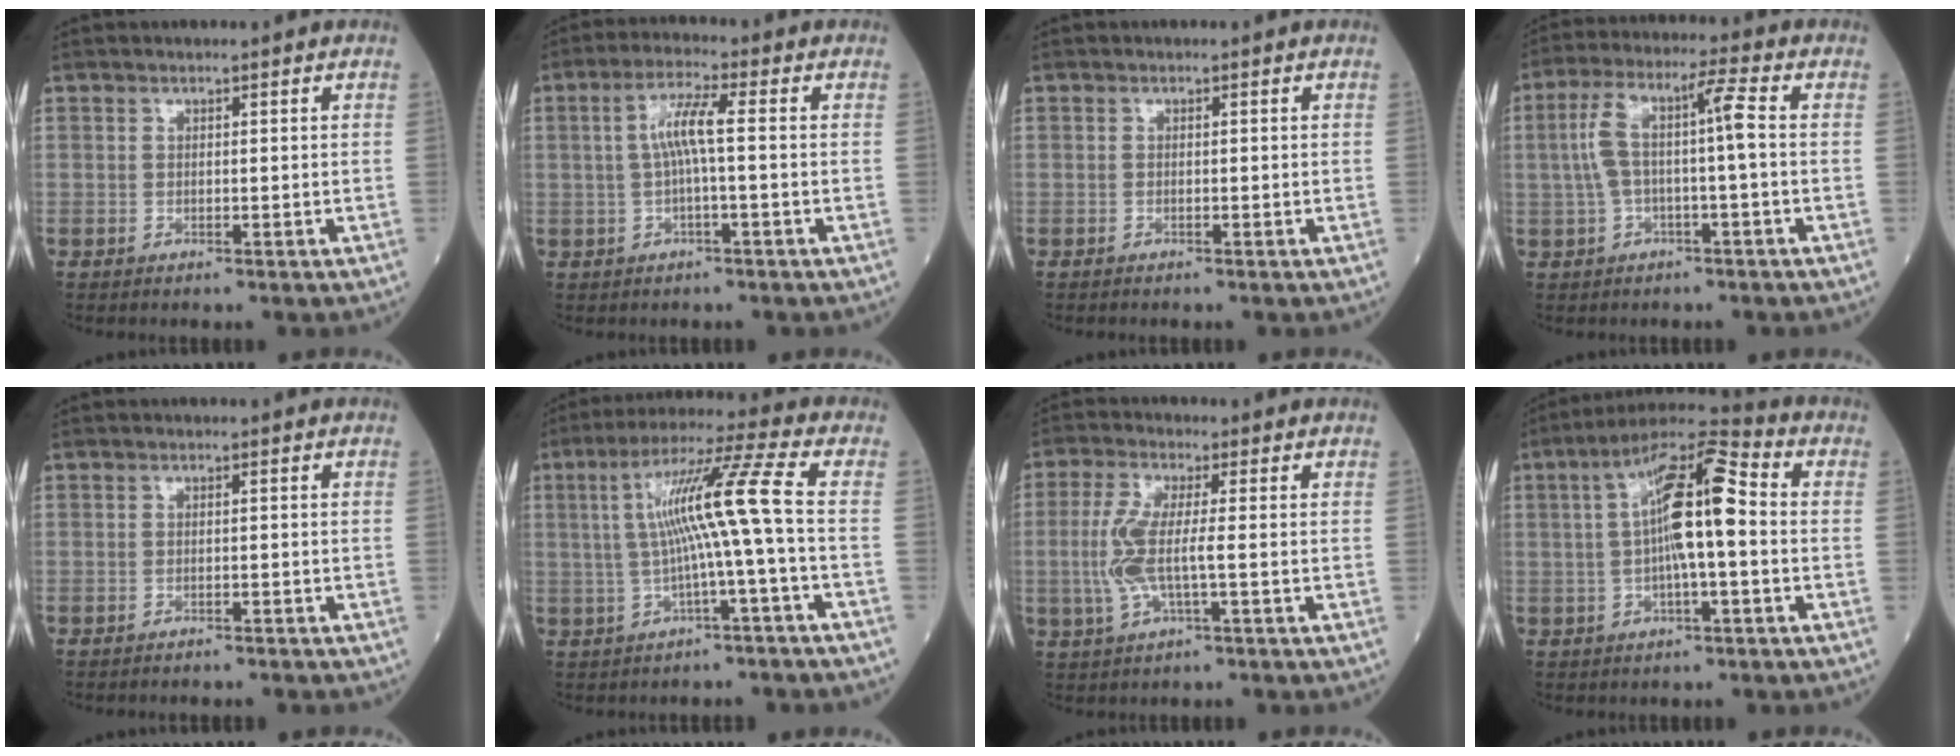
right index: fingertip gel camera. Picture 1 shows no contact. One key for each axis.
{"total": 5.7, "fx": 0.2, "fy": 0.6, "fz": 5.6, "tx": -0.115, "ty": 0.014, "tz": 0.005}
{"total": 0.9, "fx": -0.7, "fy": 0.3, "fz": 0.4, "tx": -0.012, "ty": -0.002, "tz": -0.009}
{"total": 8.7, "fx": 0.0, "fy": 1.2, "fz": 8.6, "tx": -0.182, "ty": 0.040, "tz": 0.001}
{"total": 4.6, "fx": -4.1, "fy": 1.5, "fz": 1.5, "tx": -0.025, "ty": -0.001, "tz": -0.048}
{"total": 11.2, "fx": -0.2, "fy": -1.3, "fz": 11.2, "tx": -0.202, "ty": 0.023, "tz": -0.001}
{"total": 7.0, "fx": -0.9, "fy": 1.3, "fz": 6.9, "tx": -0.164, "ty": 0.001, "tz": -0.021}
{"total": 12.2, "fx": 0.7, "fy": 2.2, "fz": 12.0, "tx": -0.221, "ty": 0.031, "tz": 0.006}